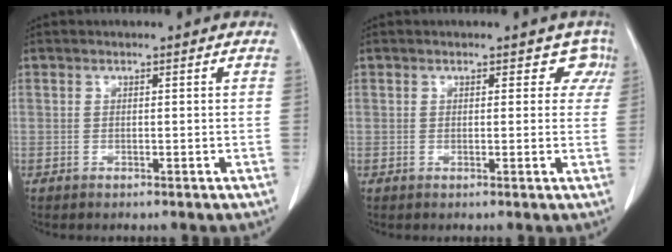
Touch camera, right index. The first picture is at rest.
{"total": 3.4, "force": [1.6, 2.2, 1.9], "torque": [-0.005, 0.015, 0.010]}